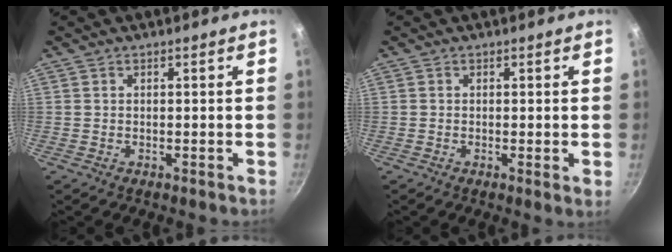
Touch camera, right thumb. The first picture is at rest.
{"total": 1.4, "force": [0.0, 0.1, 1.4], "torque": [-0.022, -0.006, -0.004]}